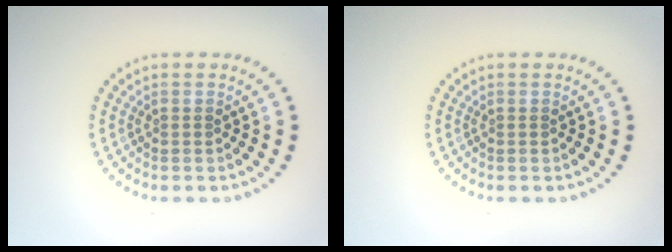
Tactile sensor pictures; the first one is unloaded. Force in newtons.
{"total": 0.0}